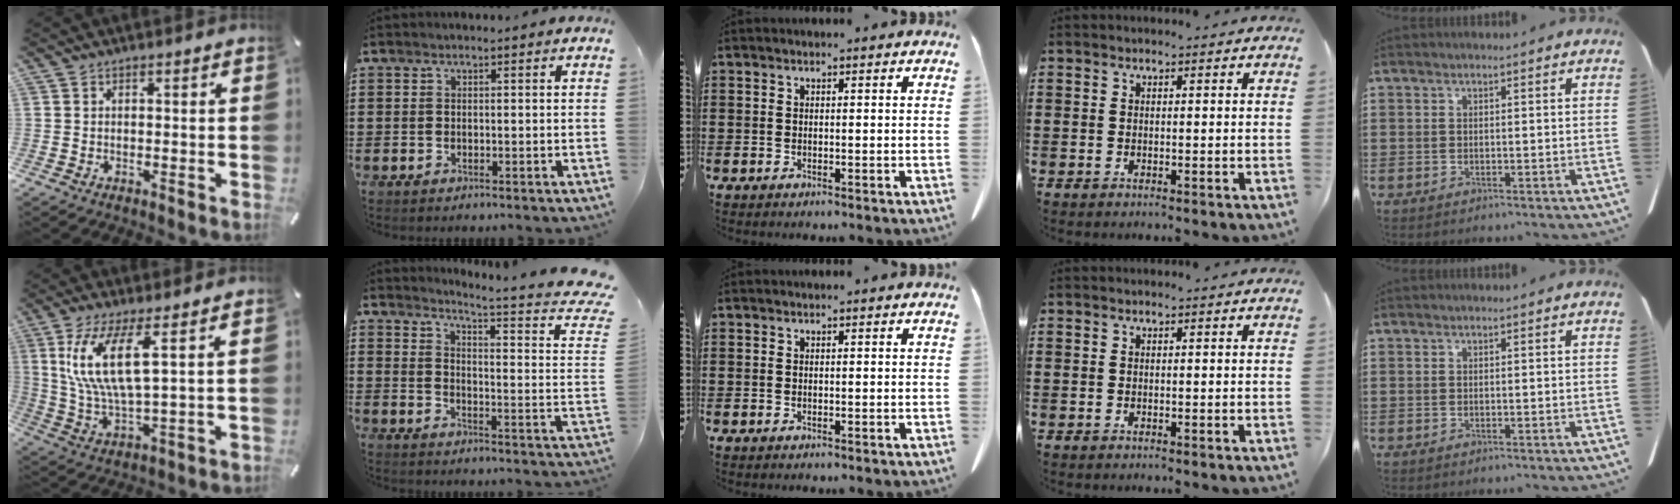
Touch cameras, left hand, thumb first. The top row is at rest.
{"thumb": {"total": 13.1, "force": [4.9, 4.0, 11.4], "torque": [-0.253, -0.004, 0.085]}, "index": {"total": 4.2, "force": [3.0, -0.9, 2.8], "torque": [-0.055, -0.043, 0.038]}}